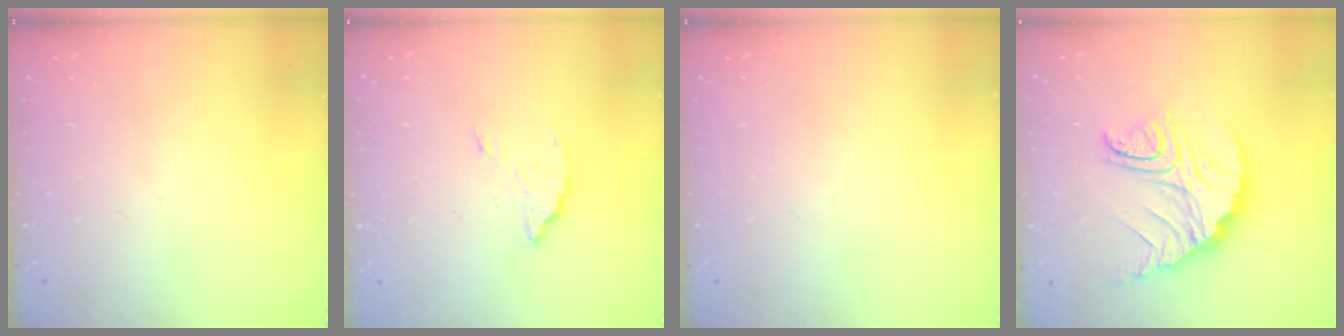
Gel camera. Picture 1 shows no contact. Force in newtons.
{"total": 2.9, "press": 2.9, "slide": 0.0}
{"total": 0.0}
{"total": 14.7, "press": 14.7, "slide": 1.1}